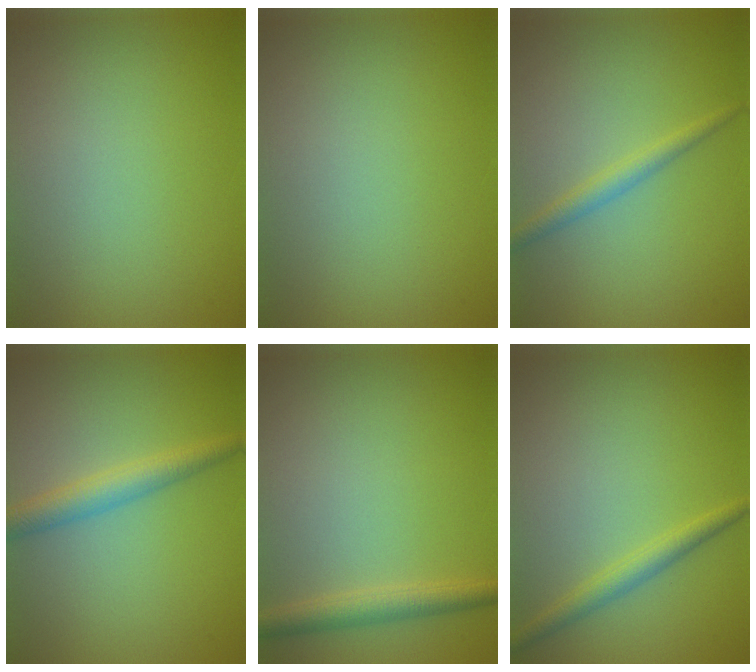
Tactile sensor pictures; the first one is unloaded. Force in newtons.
{"total": 0.0}
{"total": 1.8, "press": 1.8, "slide": 0.1}
{"total": 3.0, "press": 3.0, "slide": 0.1}
{"total": 2.4, "press": 2.4, "slide": 0.0}
{"total": 2.1, "press": 2.1, "slide": 0.1}